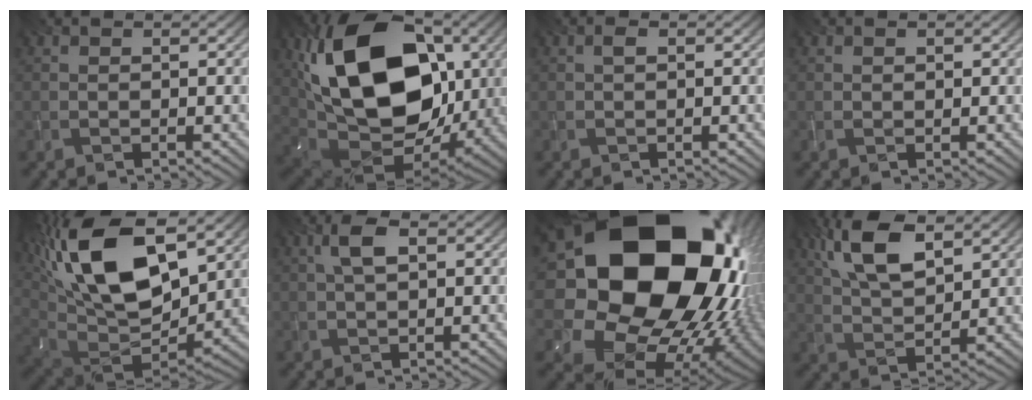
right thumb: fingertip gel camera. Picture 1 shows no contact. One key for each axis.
{"total": 19.9, "fx": 4.6, "fy": 12.9, "fz": 14.5, "tx": -0.280, "ty": 0.001, "tz": 0.085}
{"total": 0.7, "fx": 0.1, "fy": 0.3, "fz": 0.7, "tx": -0.015, "ty": 0.004, "tz": 0.002}
{"total": 0.6, "fx": 0.3, "fy": 0.4, "fz": 0.4, "tx": -0.008, "ty": 0.001, "tz": 0.004}
{"total": 19.9, "fx": 8.1, "fy": 9.6, "fz": 15.5, "tx": -0.314, "ty": 0.037, "tz": 0.131}
{"total": 3.4, "fx": 0.9, "fy": 1.3, "fz": 3.0, "tx": -0.066, "ty": 0.010, "tz": 0.017}
{"total": 25.3, "fx": 6.5, "fy": 19.9, "fz": 14.1, "tx": -0.331, "ty": -0.021, "tz": 0.144}
{"total": 9.7, "fx": 4.9, "fy": 4.0, "fz": 7.4, "tx": -0.166, "ty": 0.013, "tz": 0.100}